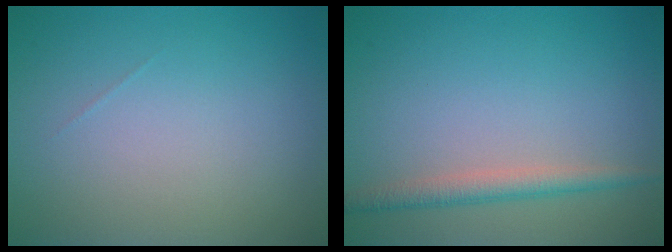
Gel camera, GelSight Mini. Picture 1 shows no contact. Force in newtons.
{"total": 2.2, "press": 2.2, "slide": 0.0}